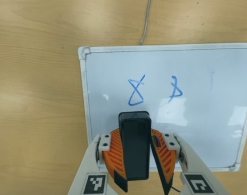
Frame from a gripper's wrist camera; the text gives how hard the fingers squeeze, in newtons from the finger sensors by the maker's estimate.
{"total": 8.7, "left": 9.0, "right": 8.3}